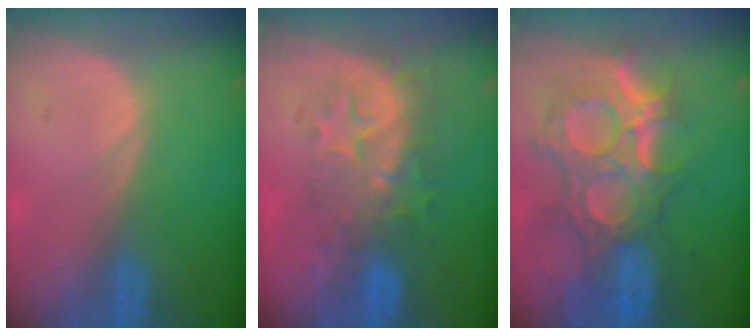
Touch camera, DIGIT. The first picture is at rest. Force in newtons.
{"total": 8.4, "press": 8.1, "slide": 2.2}
{"total": 12.1, "press": 10.8, "slide": 5.4}